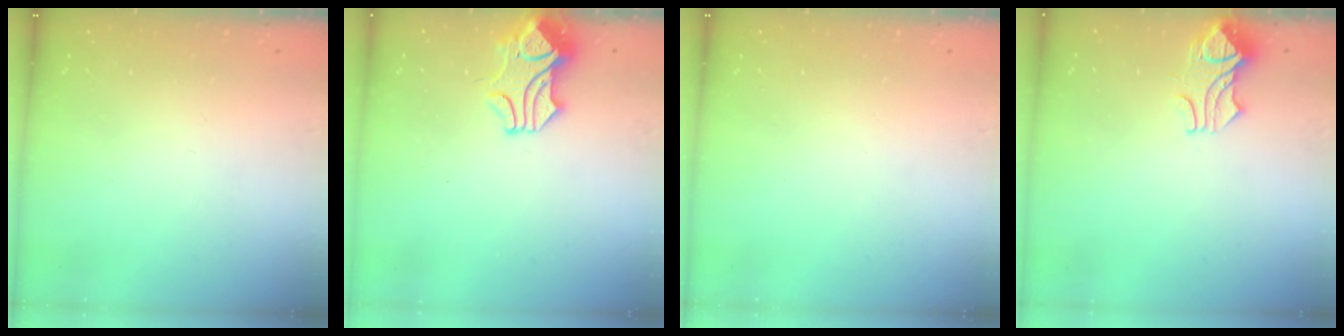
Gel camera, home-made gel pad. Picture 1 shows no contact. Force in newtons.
{"total": 0.9, "press": 0.2, "slide": 0.9}
{"total": 0.0}
{"total": 0.8, "press": 0.5, "slide": 0.6}